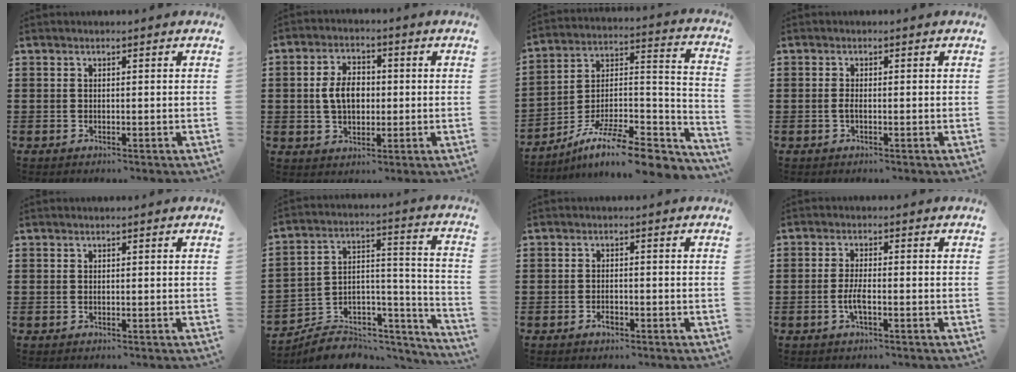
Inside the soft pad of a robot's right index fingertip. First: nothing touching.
{"total": 5.9, "force": [0.1, 3.8, 4.5], "torque": [-0.099, 0.005, -0.007]}
{"total": 11.5, "force": [-8.8, 2.6, 7.0], "torque": [-0.111, 0.019, -0.162]}
{"total": 1.2, "force": [-0.4, 0.2, 1.1], "torque": [-0.029, -0.006, -0.010]}
{"total": 0.0}
{"total": 6.1, "force": [-5.1, 3.1, 1.1], "torque": [-0.019, 0.003, -0.093]}
{"total": 1.7, "force": [-0.9, 0.6, 1.3], "torque": [-0.025, 0.000, -0.016]}
{"total": 3.0, "force": [-1.0, 0.5, 2.8], "torque": [-0.063, -0.006, -0.022]}